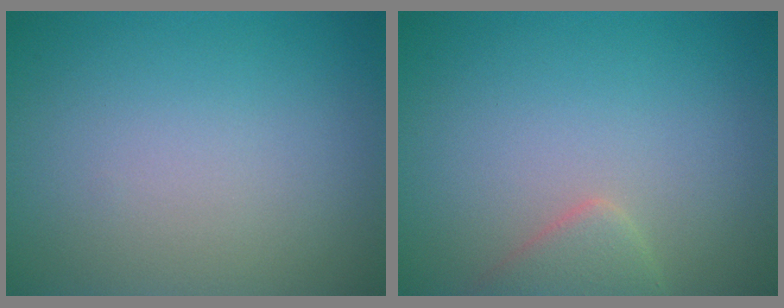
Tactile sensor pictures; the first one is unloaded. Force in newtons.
{"total": 2.1, "press": 2.1, "slide": 0.2}